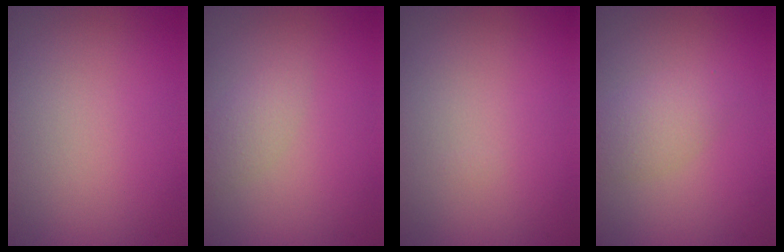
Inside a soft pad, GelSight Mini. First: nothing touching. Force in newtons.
{"total": 1.4, "press": 1.4, "slide": 0.1}
{"total": 0.0}
{"total": 2.3, "press": 2.3, "slide": 0.1}